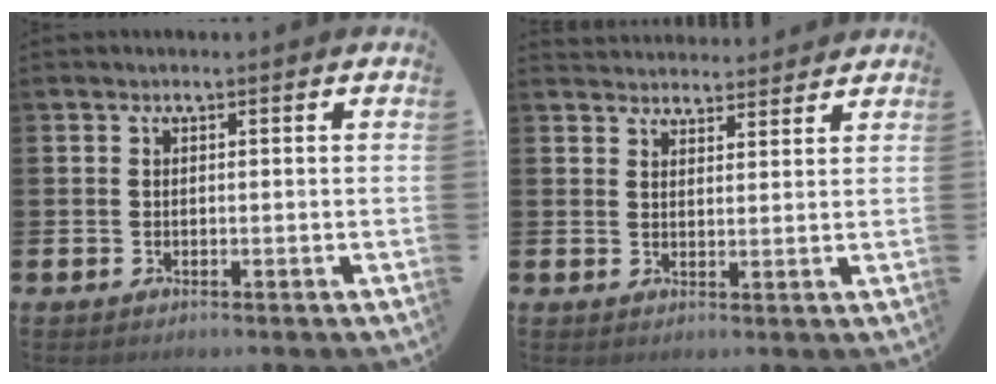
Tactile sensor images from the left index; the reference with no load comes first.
{"total": 3.5, "force": [3.4, 0.7, -0.3], "torque": [0.003, -0.018, 0.062]}